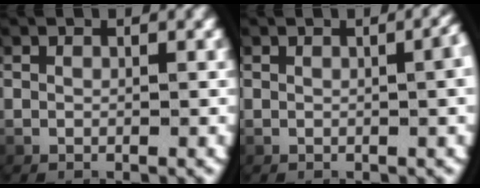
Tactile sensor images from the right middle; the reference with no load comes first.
{"total": 2.5, "force": [0.2, 0.6, 2.4], "torque": [-0.019, 0.008, 0.001]}